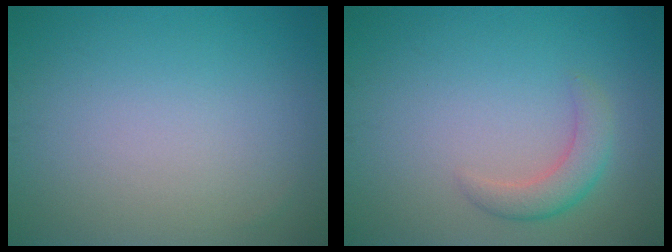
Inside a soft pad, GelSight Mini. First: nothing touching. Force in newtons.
{"total": 2.7, "press": 2.6, "slide": 0.2}